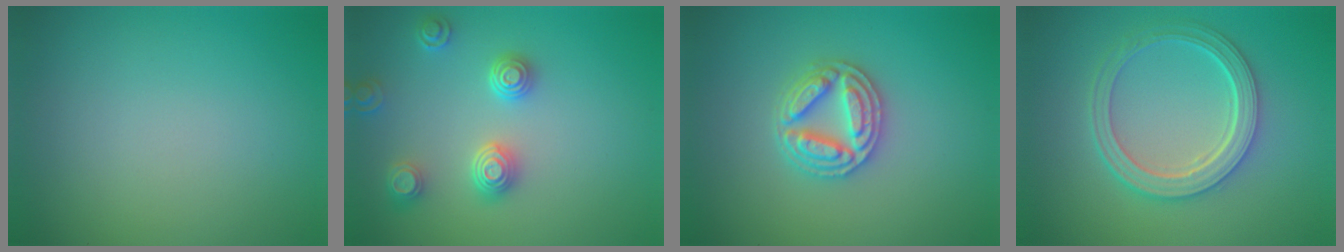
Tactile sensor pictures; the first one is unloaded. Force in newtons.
{"total": 3.8, "press": 3.4, "slide": 1.6}
{"total": 4.5, "press": 4.4, "slide": 0.7}
{"total": 4.9, "press": 3.9, "slide": 3.0}